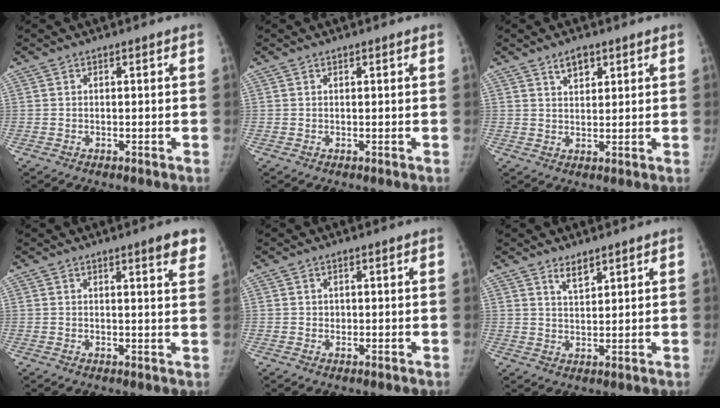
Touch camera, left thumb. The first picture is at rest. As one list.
[{"total": 0.0}, {"total": 3.6, "force": [2.4, 1.8, 2.0], "torque": [-0.019, -0.015, 0.044]}, {"total": 5.2, "force": [3.4, 0.7, 3.8], "torque": [-0.035, -0.014, 0.040]}, {"total": 0.9, "force": [0.1, 0.8, 0.3], "torque": [0.002, 0.002, 0.002]}, {"total": 3.1, "force": [2.4, 1.0, 1.7], "torque": [-0.022, -0.021, 0.047]}]